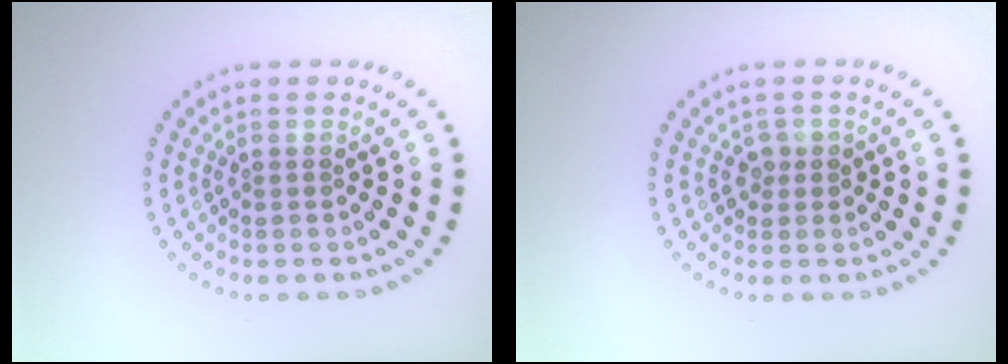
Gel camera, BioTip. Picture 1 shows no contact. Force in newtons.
{"total": 1.3, "press": 1.0, "slide": 0.7}